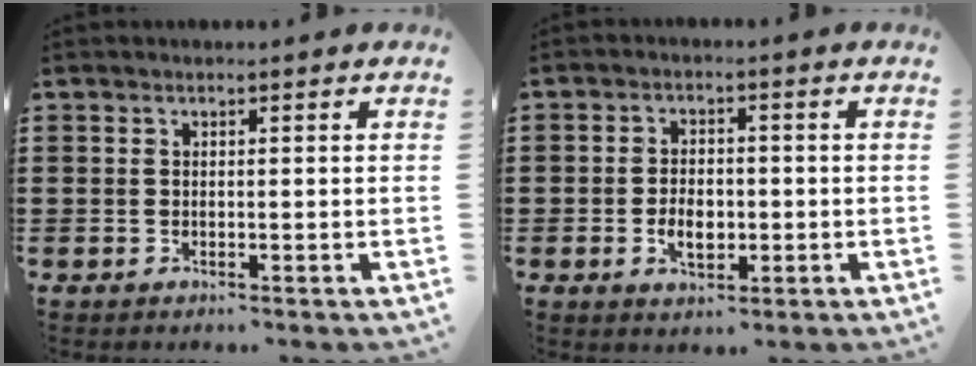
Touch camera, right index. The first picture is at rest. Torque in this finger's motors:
{"motor_torque": [2.14, 0.00, 0.23, 0.08]}